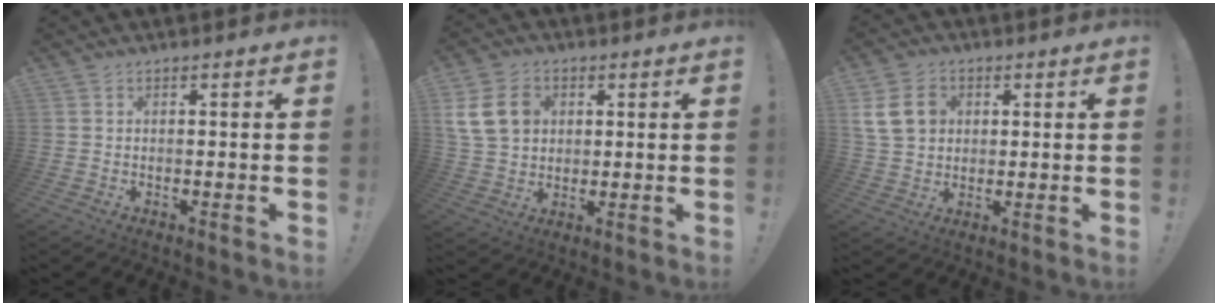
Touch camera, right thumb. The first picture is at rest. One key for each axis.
{"total": 12.8, "fx": 3.9, "fy": 10.0, "fz": 6.9, "tx": -0.124, "ty": -0.005, "tz": 0.082}
{"total": 10.9, "fx": 3.2, "fy": 8.7, "fz": 5.8, "tx": -0.104, "ty": 0.000, "tz": 0.064}